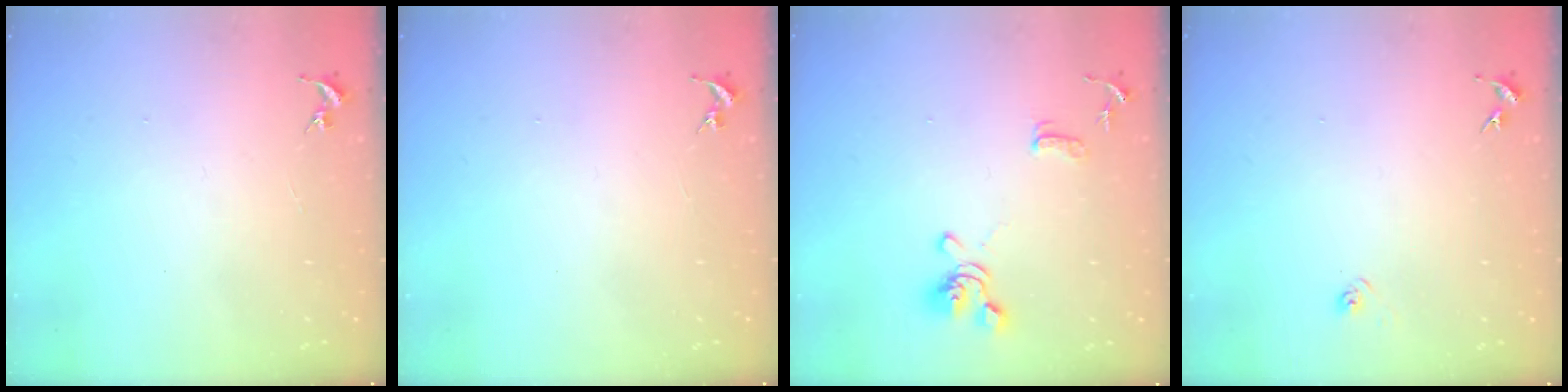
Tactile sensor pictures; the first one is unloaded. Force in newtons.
{"total": 0.0}
{"total": 11.5, "press": 11.4, "slide": 1.6}
{"total": 3.3, "press": 3.2, "slide": 0.8}